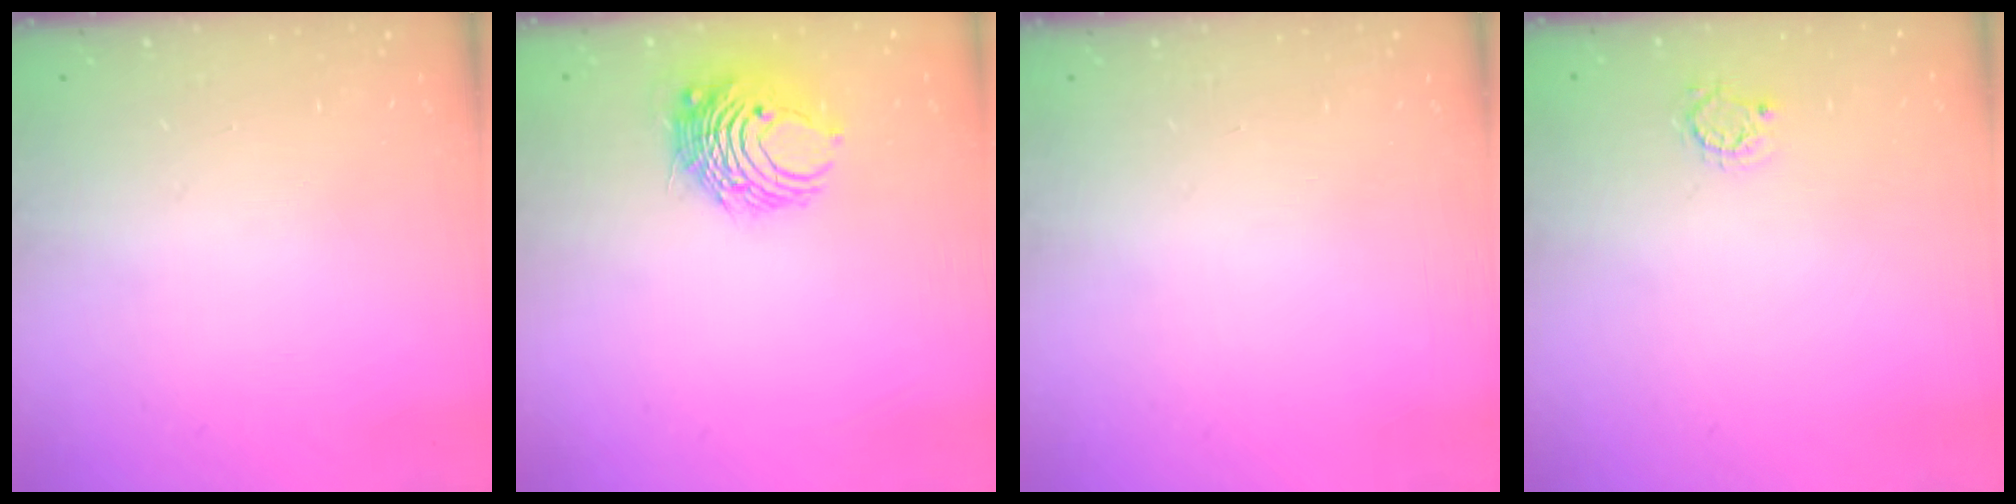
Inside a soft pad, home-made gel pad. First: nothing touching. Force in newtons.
{"total": 8.2, "press": 8.2, "slide": 0.3}
{"total": 0.0}
{"total": 2.7, "press": 2.7, "slide": 0.4}